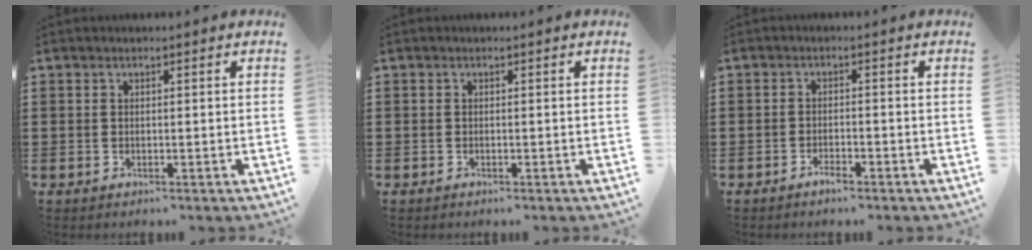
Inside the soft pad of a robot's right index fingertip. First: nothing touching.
{"total": 0.0}
{"total": 1.8, "force": [-1.4, 0.3, 1.1], "torque": [-0.021, -0.003, -0.025]}